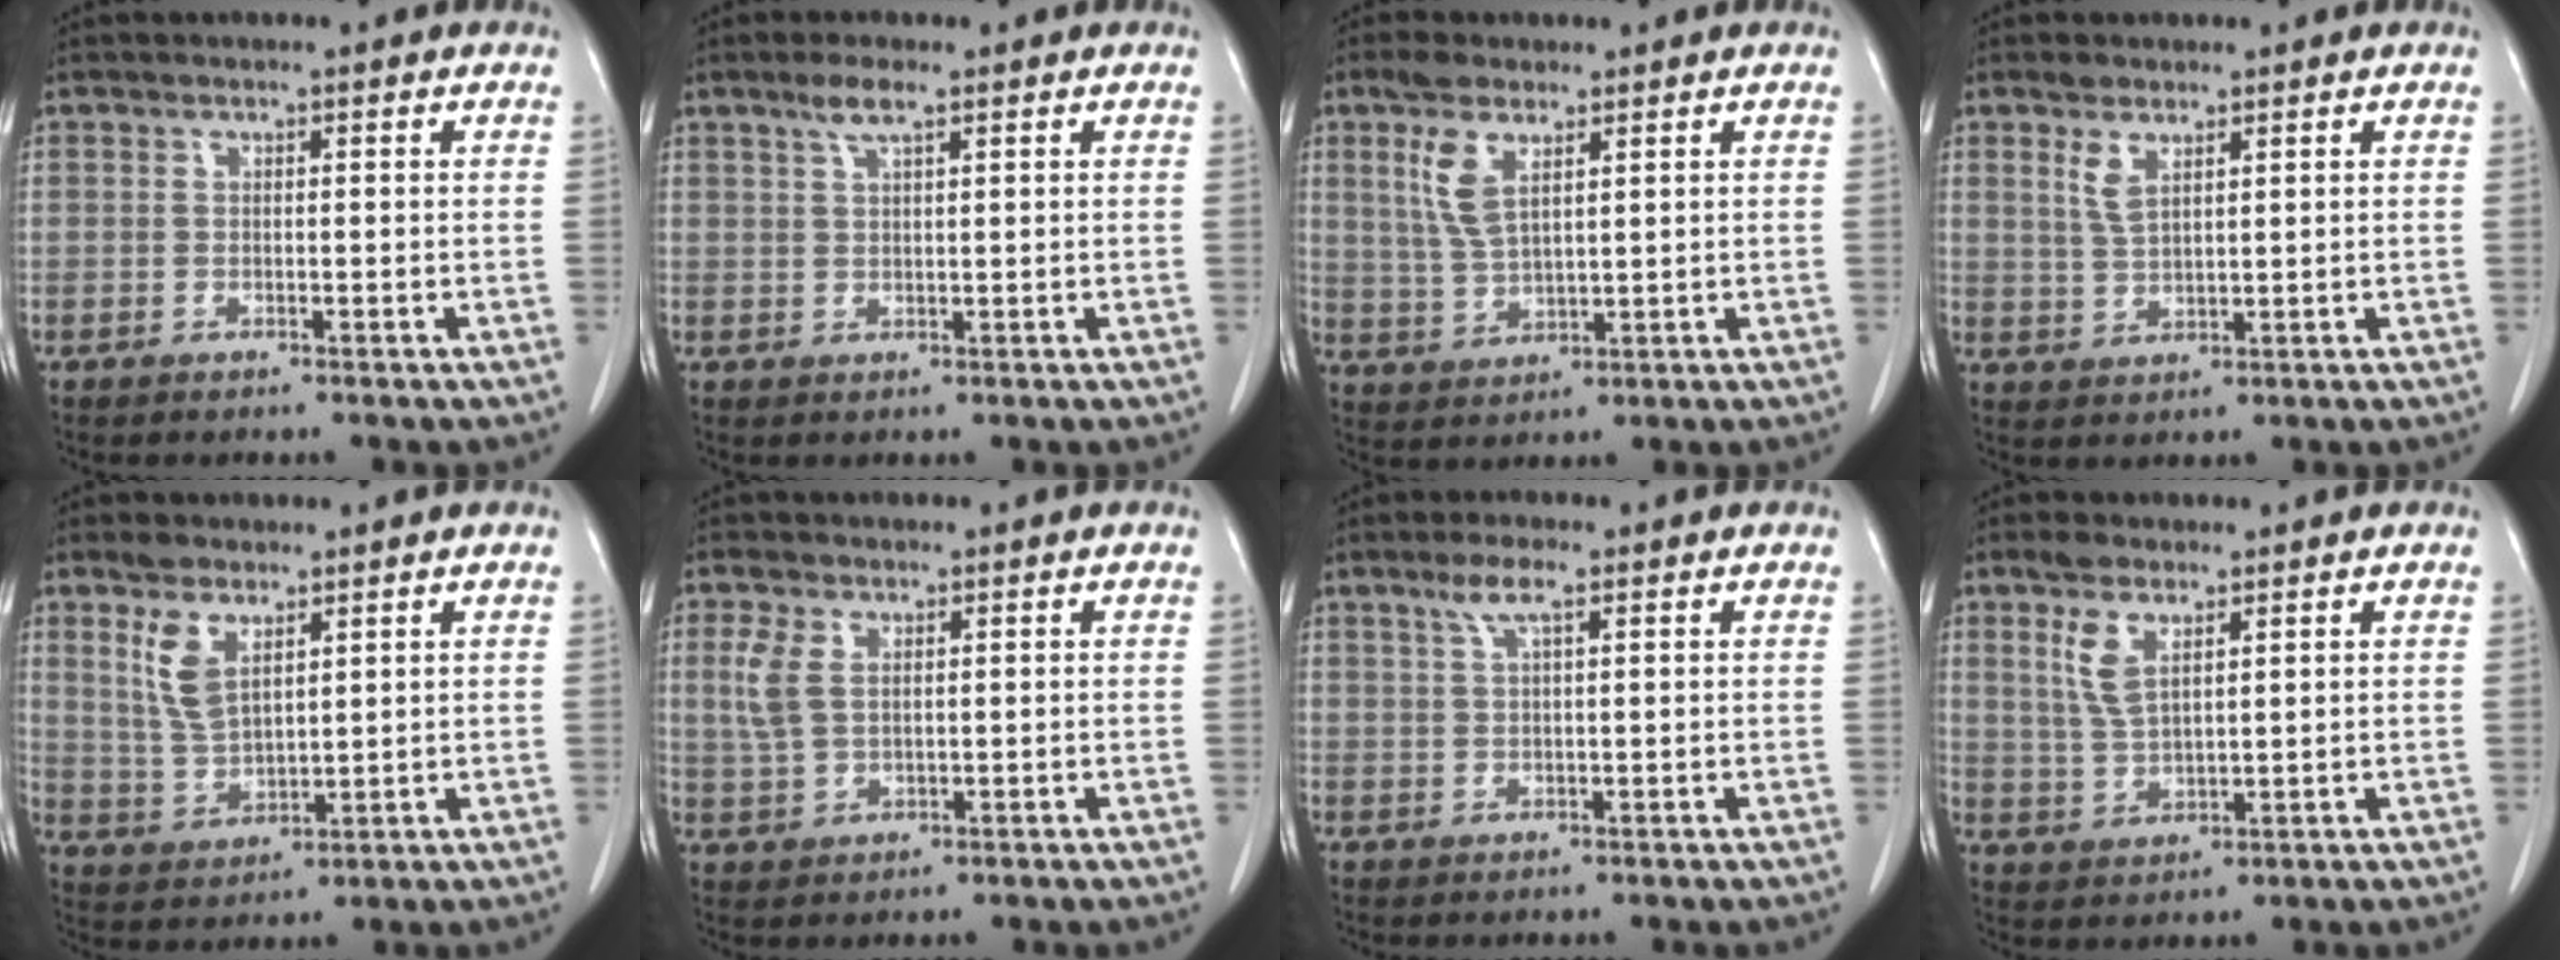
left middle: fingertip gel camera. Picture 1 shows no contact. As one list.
[{"total": 2.9, "force": [1.9, 0.3, 2.2], "torque": [-0.050, 0.004, 0.039]}, {"total": 6.4, "force": [3.2, 2.0, 5.1], "torque": [-0.119, 0.005, 0.070]}, {"total": 3.5, "force": [2.0, 1.2, 2.5], "torque": [-0.061, 0.001, 0.047]}, {"total": 6.3, "force": [3.5, 2.6, 4.5], "torque": [-0.102, 0.000, 0.078]}, {"total": 4.2, "force": [1.4, 2.2, 3.3], "torque": [-0.091, 0.002, 0.033]}, {"total": 3.2, "force": [1.9, 0.4, 2.6], "torque": [-0.058, 0.007, 0.038]}, {"total": 5.5, "force": [2.9, 1.8, 4.3], "torque": [-0.101, 0.003, 0.064]}]